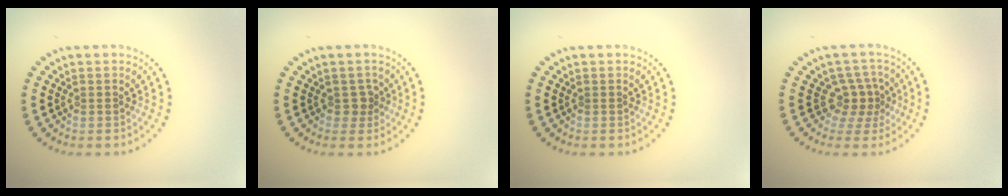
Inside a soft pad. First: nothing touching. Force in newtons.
{"total": 1.3, "press": 1.0, "slide": 0.7}
{"total": 0.0}
{"total": 2.6, "press": 1.9, "slide": 1.8}